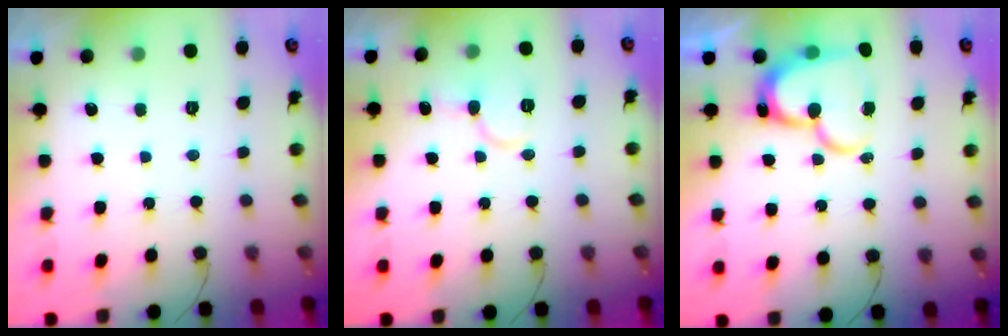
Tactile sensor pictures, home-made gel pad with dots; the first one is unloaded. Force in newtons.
{"total": 8.2, "press": 8.2, "slide": 1.1}
{"total": 17.4, "press": 17.3, "slide": 1.7}